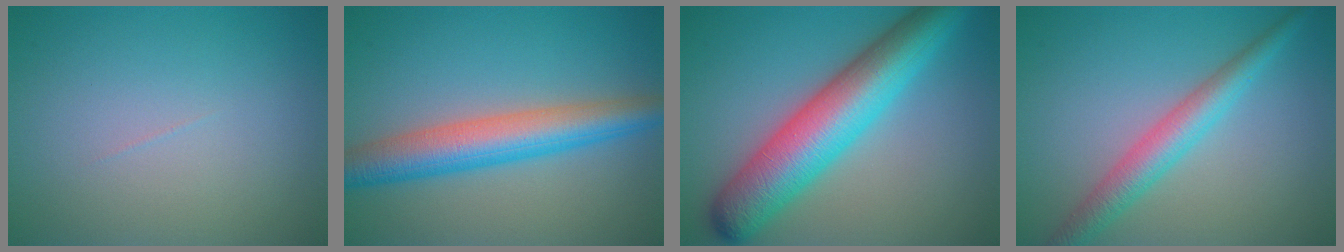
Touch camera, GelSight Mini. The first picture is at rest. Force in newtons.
{"total": 6.3, "press": 6.3, "slide": 0.1}
{"total": 9.6, "press": 9.6, "slide": 0.1}
{"total": 3.9, "press": 3.9, "slide": 0.1}